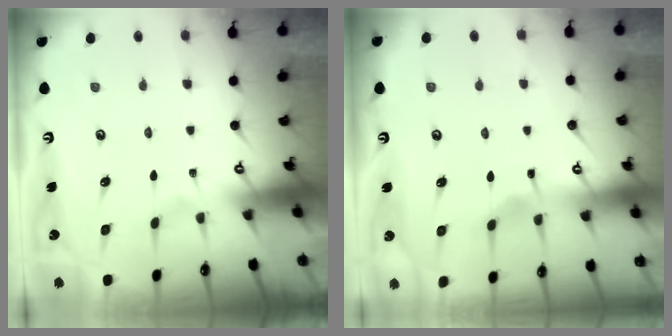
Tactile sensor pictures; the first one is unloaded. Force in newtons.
{"total": 2.6, "press": 2.6, "slide": 0.3}